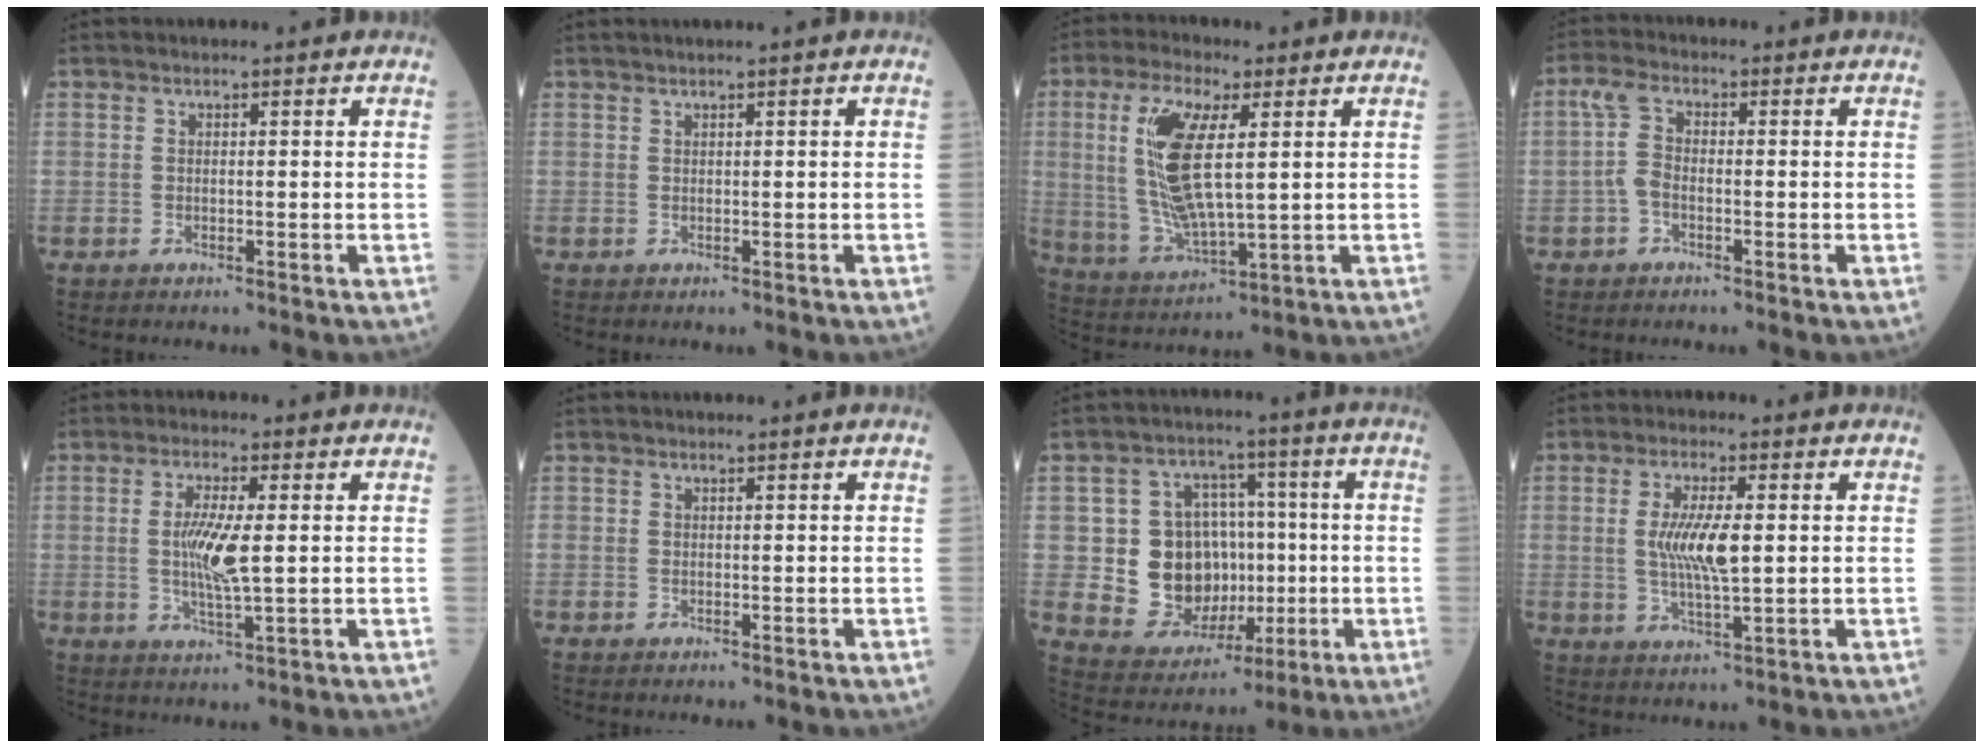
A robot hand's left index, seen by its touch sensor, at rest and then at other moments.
{"total": 0.9, "force": [0.8, -0.2, 0.4], "torque": [-0.006, 0.011, 0.024]}
{"total": 12.4, "force": [2.6, 3.5, 11.6], "torque": [-0.258, 0.003, 0.059]}
{"total": 3.5, "force": [-0.6, 1.7, 3.0], "torque": [-0.069, 0.011, -0.014]}
{"total": 6.4, "force": [0.3, 0.7, 6.3], "torque": [-0.132, -0.006, 0.009]}
{"total": 0.0}
{"total": 12.9, "force": [-0.6, 10.8, 7.0], "torque": [-0.130, 0.033, 0.019]}
{"total": 6.9, "force": [0.6, 1.2, 6.7], "torque": [-0.140, -0.003, 0.016]}